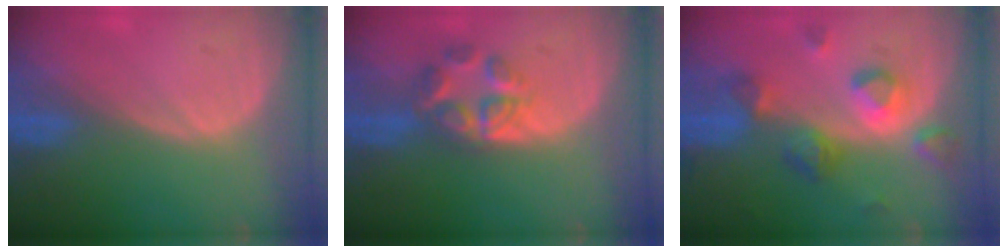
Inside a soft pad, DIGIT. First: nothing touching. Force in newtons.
{"total": 6.2, "press": 5.5, "slide": 2.8}
{"total": 7.9, "press": 7.7, "slide": 2.0}